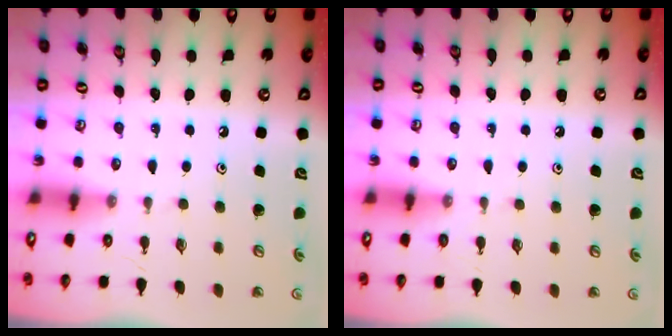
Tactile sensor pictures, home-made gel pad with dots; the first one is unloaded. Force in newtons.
{"total": 2.4, "press": 2.4, "slide": 0.4}